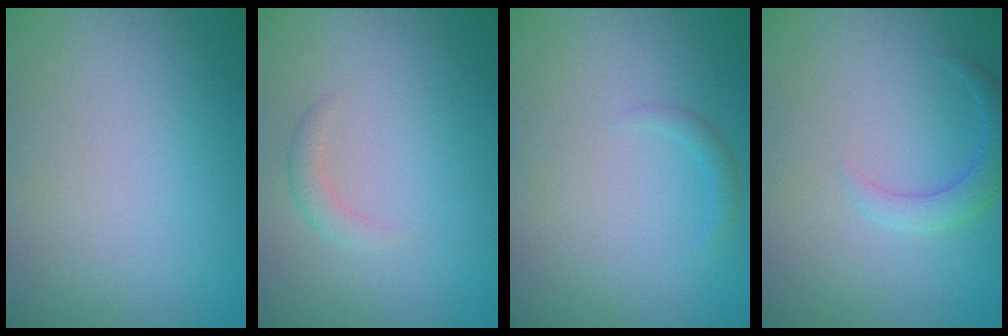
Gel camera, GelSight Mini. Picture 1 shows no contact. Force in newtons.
{"total": 1.2, "press": 1.2, "slide": 0.1}
{"total": 0.9, "press": 0.9, "slide": 0.0}
{"total": 2.2, "press": 2.1, "slide": 0.2}